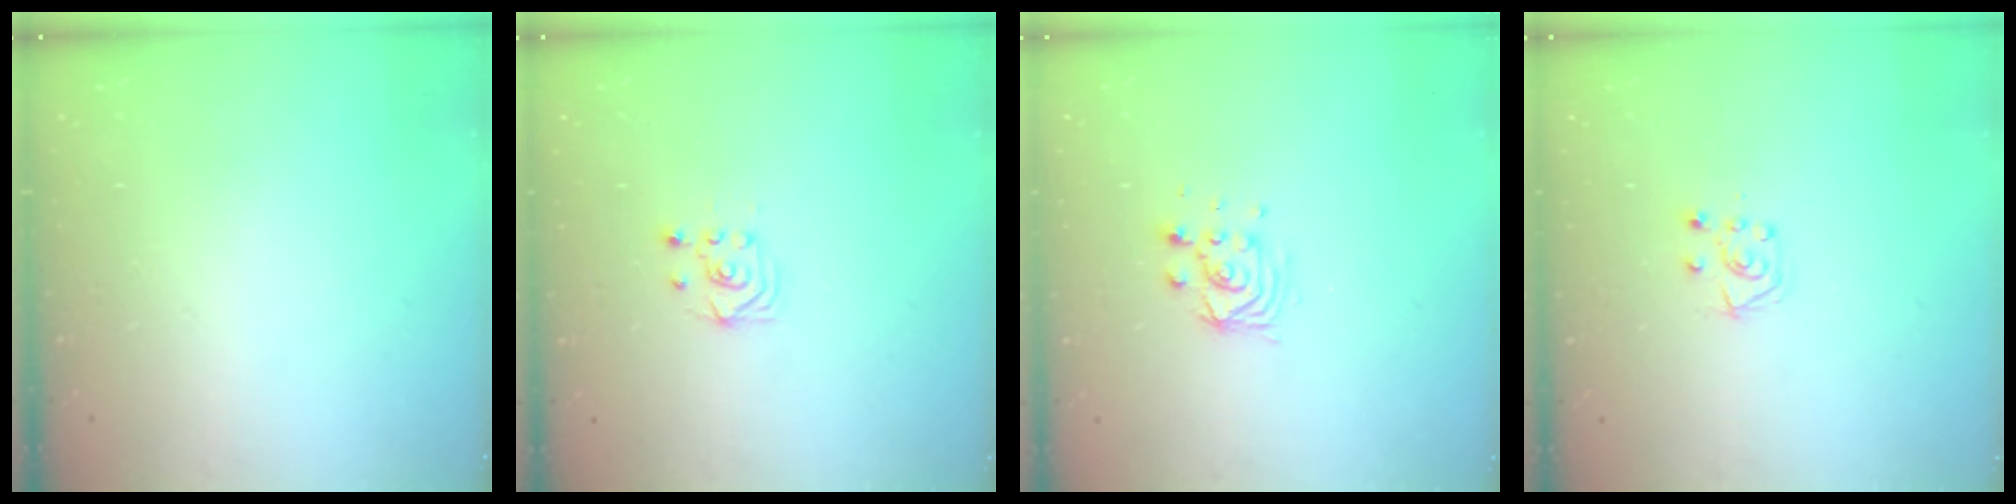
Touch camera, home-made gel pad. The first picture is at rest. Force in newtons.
{"total": 2.5, "press": 2.2, "slide": 1.2}
{"total": 5.9, "press": 5.9, "slide": 0.5}
{"total": 7.0, "press": 6.9, "slide": 0.6}